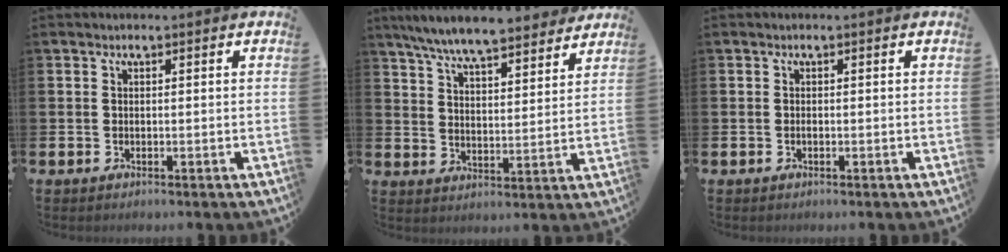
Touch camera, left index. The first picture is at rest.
{"total": 8.1, "force": [7.6, 0.9, 2.4], "torque": [-0.072, -0.044, 0.137]}
{"total": 0.0}